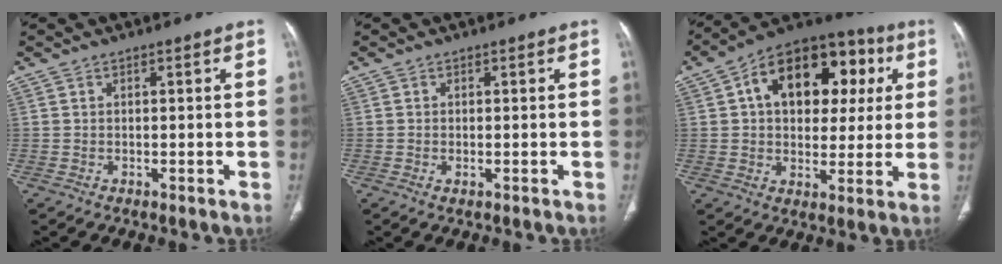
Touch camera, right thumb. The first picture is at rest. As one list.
[{"total": 0.8, "force": [-0.3, 0.3, 0.7], "torque": [-0.015, -0.003, -0.004]}, {"total": 21.3, "force": [5.6, 13.7, 15.4], "torque": [-0.182, 0.024, 0.077]}]